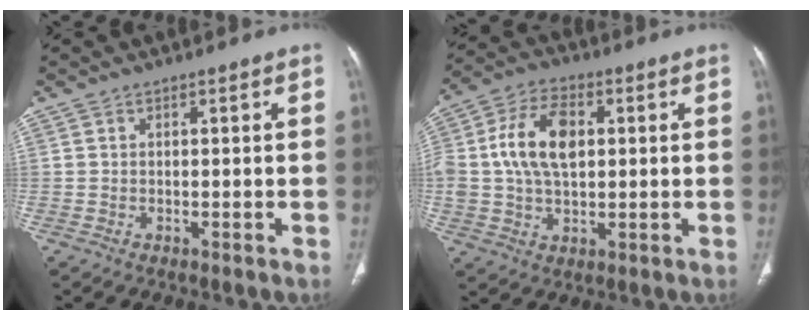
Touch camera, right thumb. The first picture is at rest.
{"total": 12.3, "force": [1.8, 7.6, 9.5], "torque": [-0.171, 0.013, 0.031]}